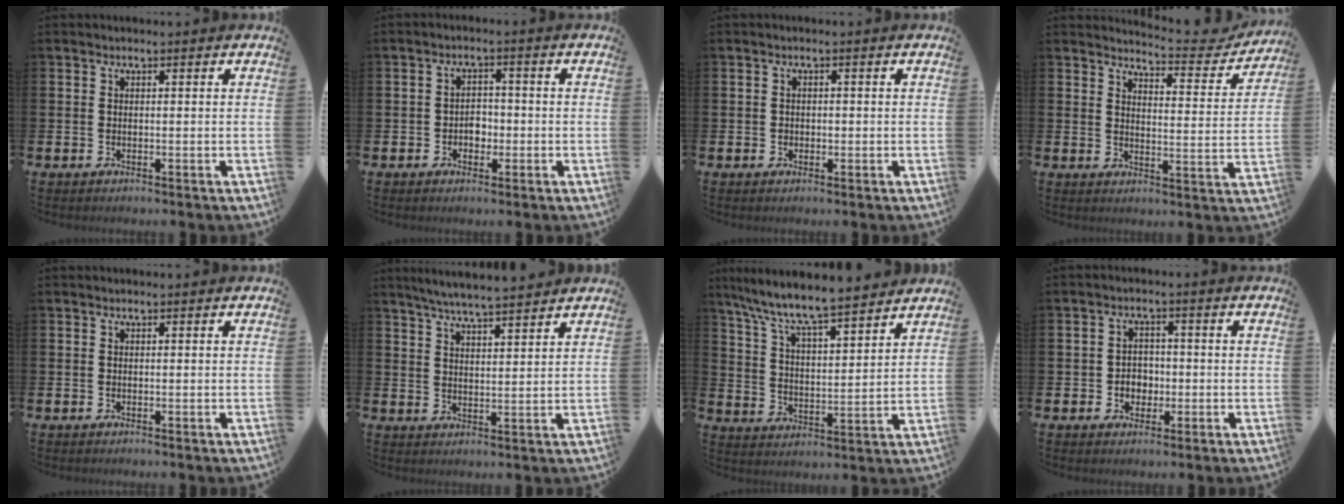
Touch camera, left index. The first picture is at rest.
{"total": 2.6, "force": [-0.8, 2.1, 1.2], "torque": [-0.014, 0.001, -0.023]}
{"total": 0.8, "force": [-0.1, 0.8, 0.3], "torque": [0.005, 0.001, -0.006]}
{"total": 5.0, "force": [4.9, 0.4, 0.8], "torque": [-0.011, -0.044, 0.076]}
{"total": 0.0}
{"total": 5.5, "force": [5.3, -0.1, 1.3], "torque": [-0.040, -0.026, 0.095]}
{"total": 8.7, "force": [8.1, 0.5, 3.0], "torque": [-0.090, -0.062, 0.139]}
{"total": 2.9, "force": [-0.6, 2.6, 1.2], "torque": [-0.016, 0.002, -0.020]}